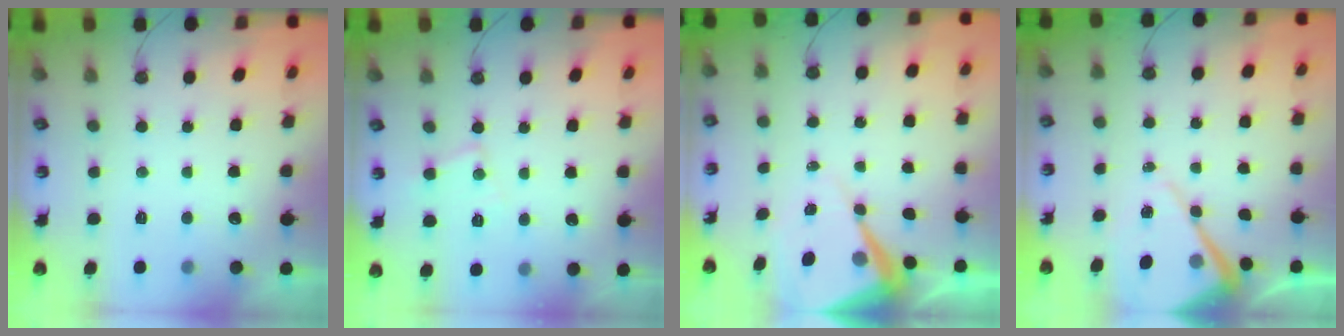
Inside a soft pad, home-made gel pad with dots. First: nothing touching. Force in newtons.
{"total": 6.8, "press": 6.8, "slide": 0.4}
{"total": 10.9, "press": 10.8, "slide": 1.2}
{"total": 10.6, "press": 10.6, "slide": 0.9}